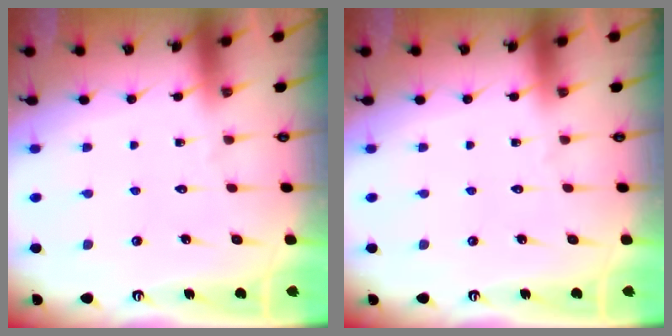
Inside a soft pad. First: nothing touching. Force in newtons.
{"total": 0.0}